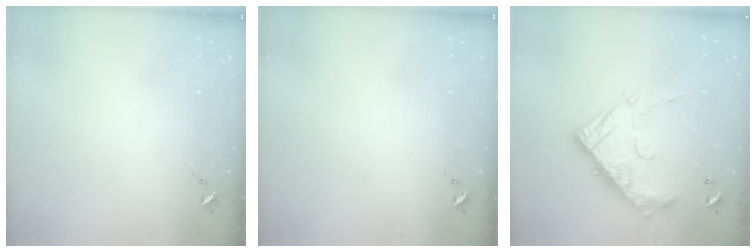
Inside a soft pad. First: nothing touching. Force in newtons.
{"total": 0.0}
{"total": 17.5, "press": 17.4, "slide": 1.3}